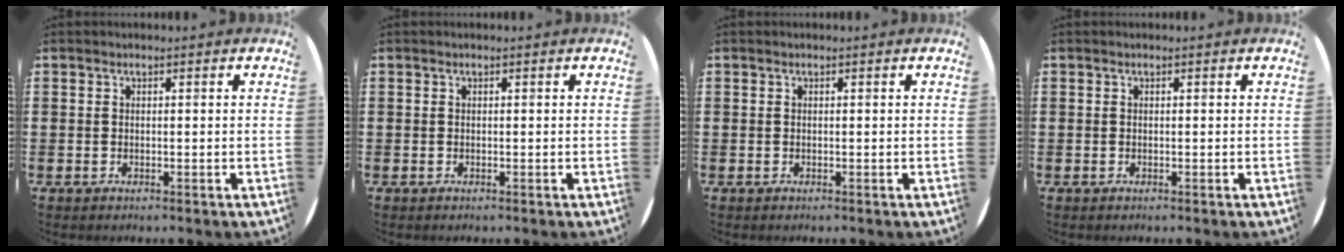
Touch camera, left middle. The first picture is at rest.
{"total": 0.0}
{"total": 0.0}
{"total": 0.0}